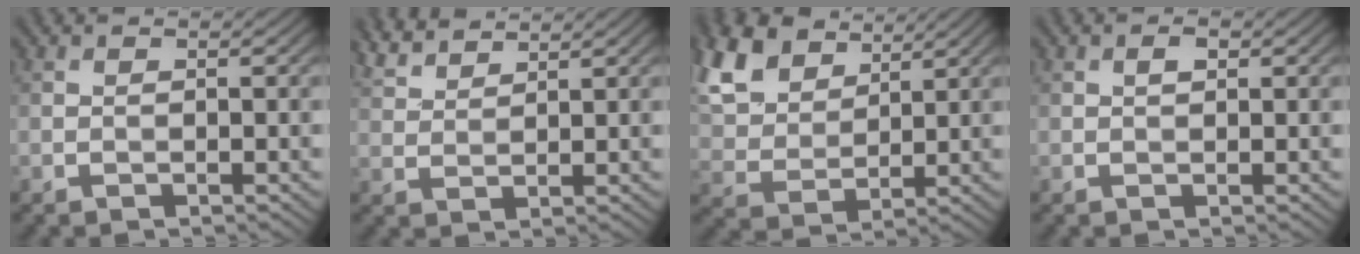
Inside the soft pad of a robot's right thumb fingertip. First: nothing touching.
{"total": 4.2, "force": [3.8, 1.0, 1.6], "torque": [-0.043, 0.005, 0.081]}
{"total": 11.6, "force": [7.0, 6.7, 6.4], "torque": [-0.188, 0.026, 0.135]}
{"total": 1.1, "force": [0.4, 0.6, 0.8], "torque": [-0.013, 0.001, 0.006]}